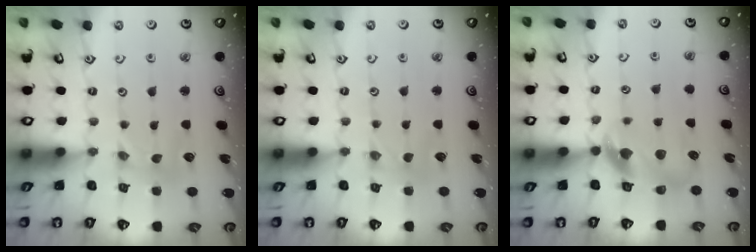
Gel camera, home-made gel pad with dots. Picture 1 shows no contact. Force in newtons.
{"total": 0.0}
{"total": 9.9, "press": 9.8, "slide": 1.6}